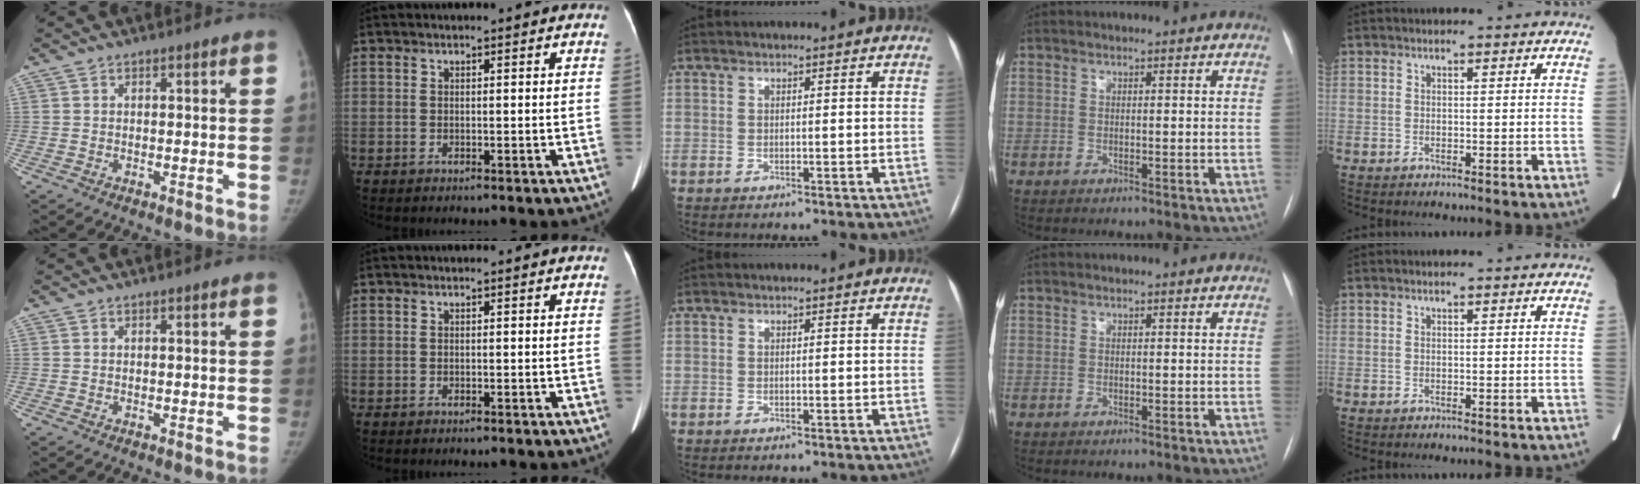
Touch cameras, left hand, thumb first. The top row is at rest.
{}